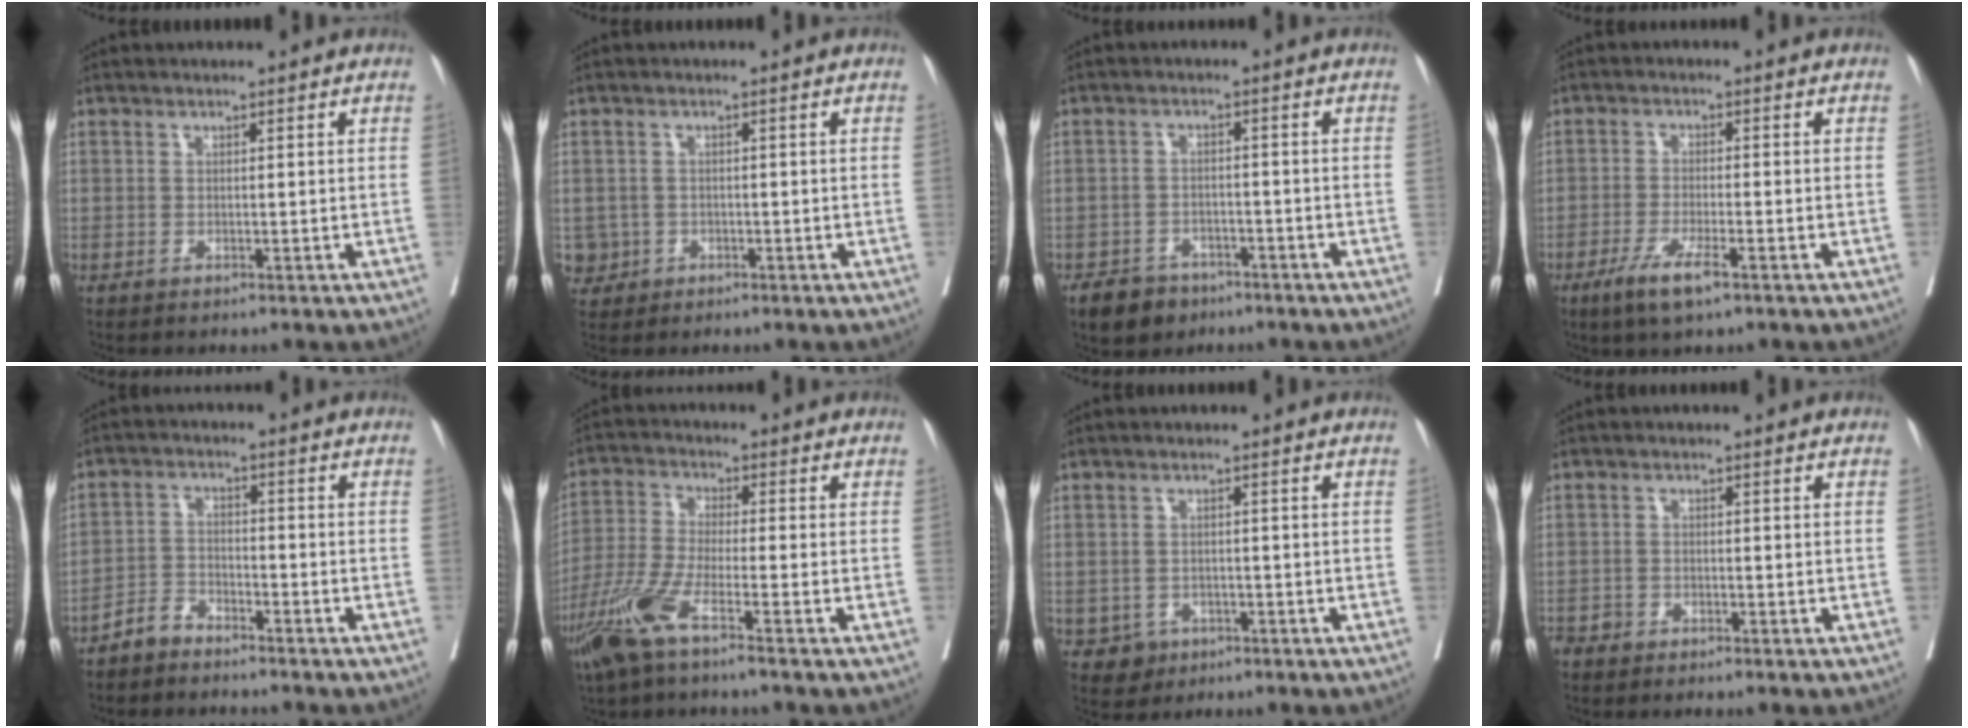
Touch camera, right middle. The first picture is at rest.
{"total": 2.7, "force": [-0.8, 2.6, 0.1], "torque": [0.006, 0.010, -0.010]}
{"total": 5.1, "force": [-3.6, 3.3, 1.4], "torque": [-0.024, 0.005, -0.058]}
{"total": 5.5, "force": [-3.3, 0.7, 4.4], "torque": [-0.086, -0.010, -0.058]}
{"total": 3.5, "force": [-3.2, 1.3, 0.3], "torque": [-0.004, 0.001, -0.064]}
{"total": 8.2, "force": [-5.1, 0.4, 6.4], "torque": [-0.146, -0.018, -0.109]}
{"total": 2.7, "force": [-1.3, 2.4, 0.3], "torque": [0.002, 0.010, -0.014]}
{"total": 1.9, "force": [-1.7, 0.7, 0.2], "torque": [-0.001, -0.001, -0.031]}